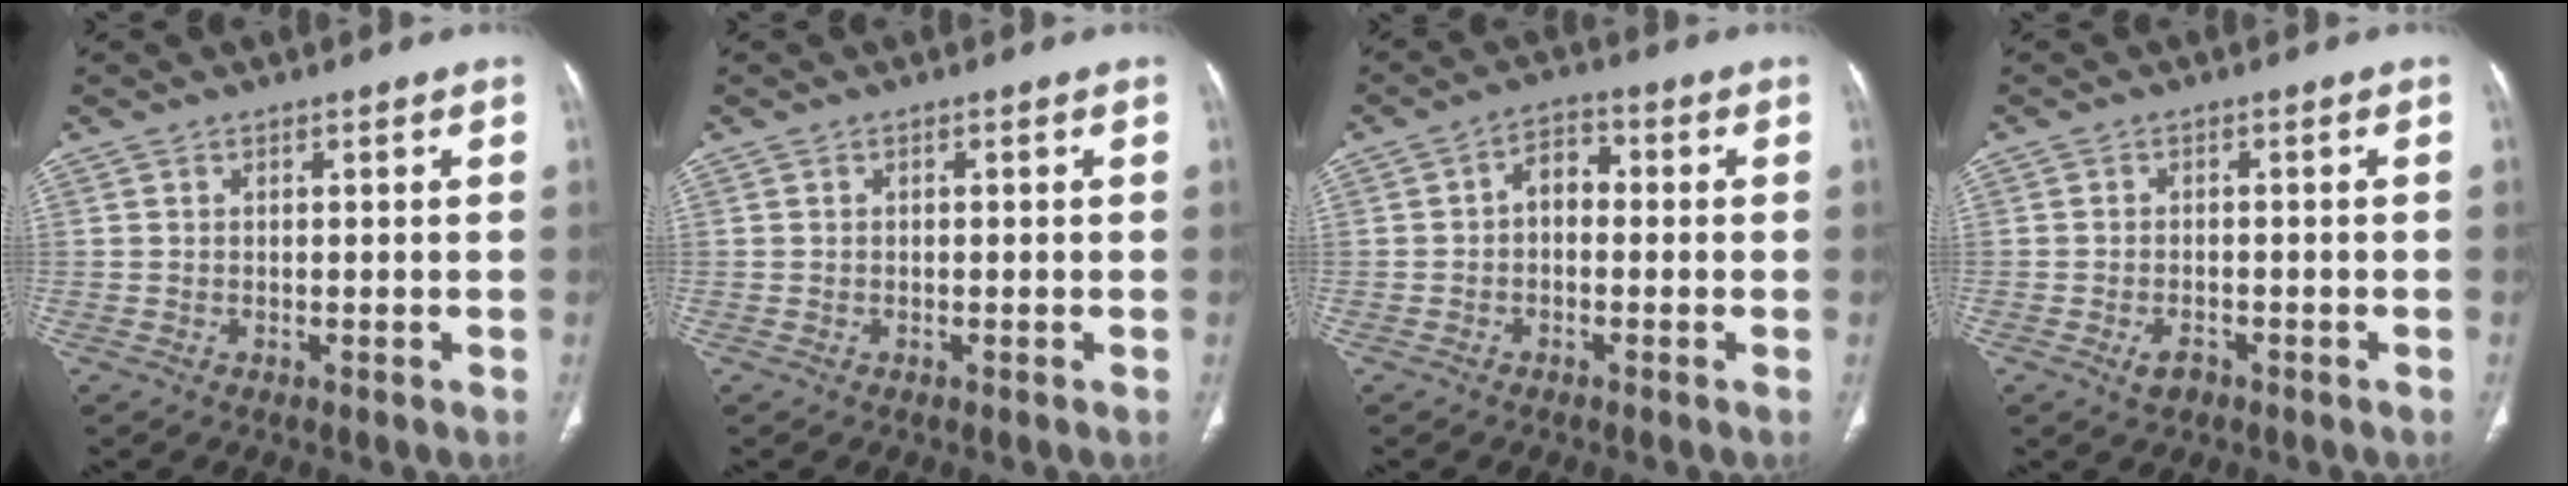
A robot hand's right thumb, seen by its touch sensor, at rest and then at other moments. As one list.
[{"total": 0.0}, {"total": 4.6, "force": [-0.4, 3.2, 3.2], "torque": [-0.038, 0.020, -0.020]}, {"total": 2.7, "force": [-1.5, 1.6, 1.6], "torque": [-0.027, 0.006, -0.020]}]